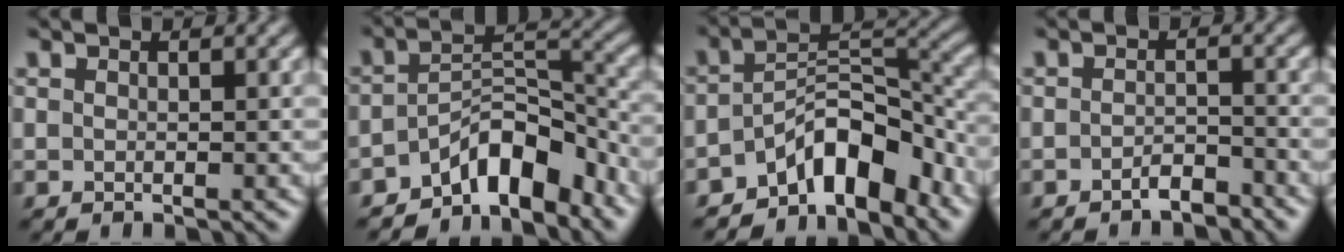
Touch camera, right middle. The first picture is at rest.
{"total": 6.8, "force": [-5.0, 2.8, 3.7], "torque": [-0.040, 0.009, -0.093]}
{"total": 7.5, "force": [-5.2, 3.1, 4.5], "torque": [-0.050, 0.008, -0.097]}
{"total": 1.7, "force": [-1.4, 0.5, 0.9], "torque": [-0.016, 0.006, -0.028]}